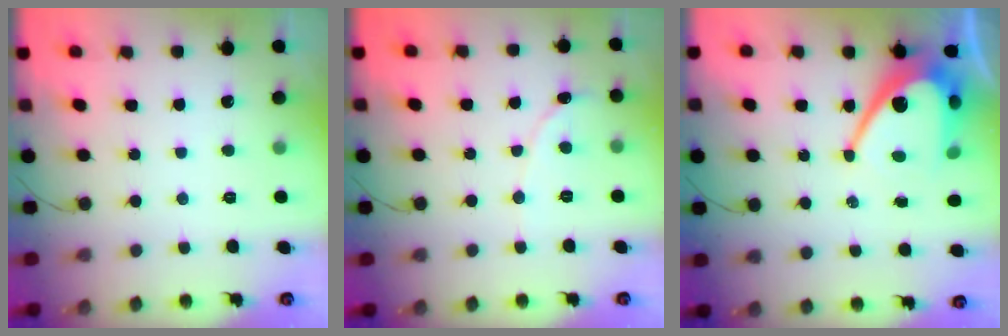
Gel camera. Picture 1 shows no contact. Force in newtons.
{"total": 1.1, "press": 1.1, "slide": 0.1}
{"total": 12.7, "press": 12.7, "slide": 1.2}